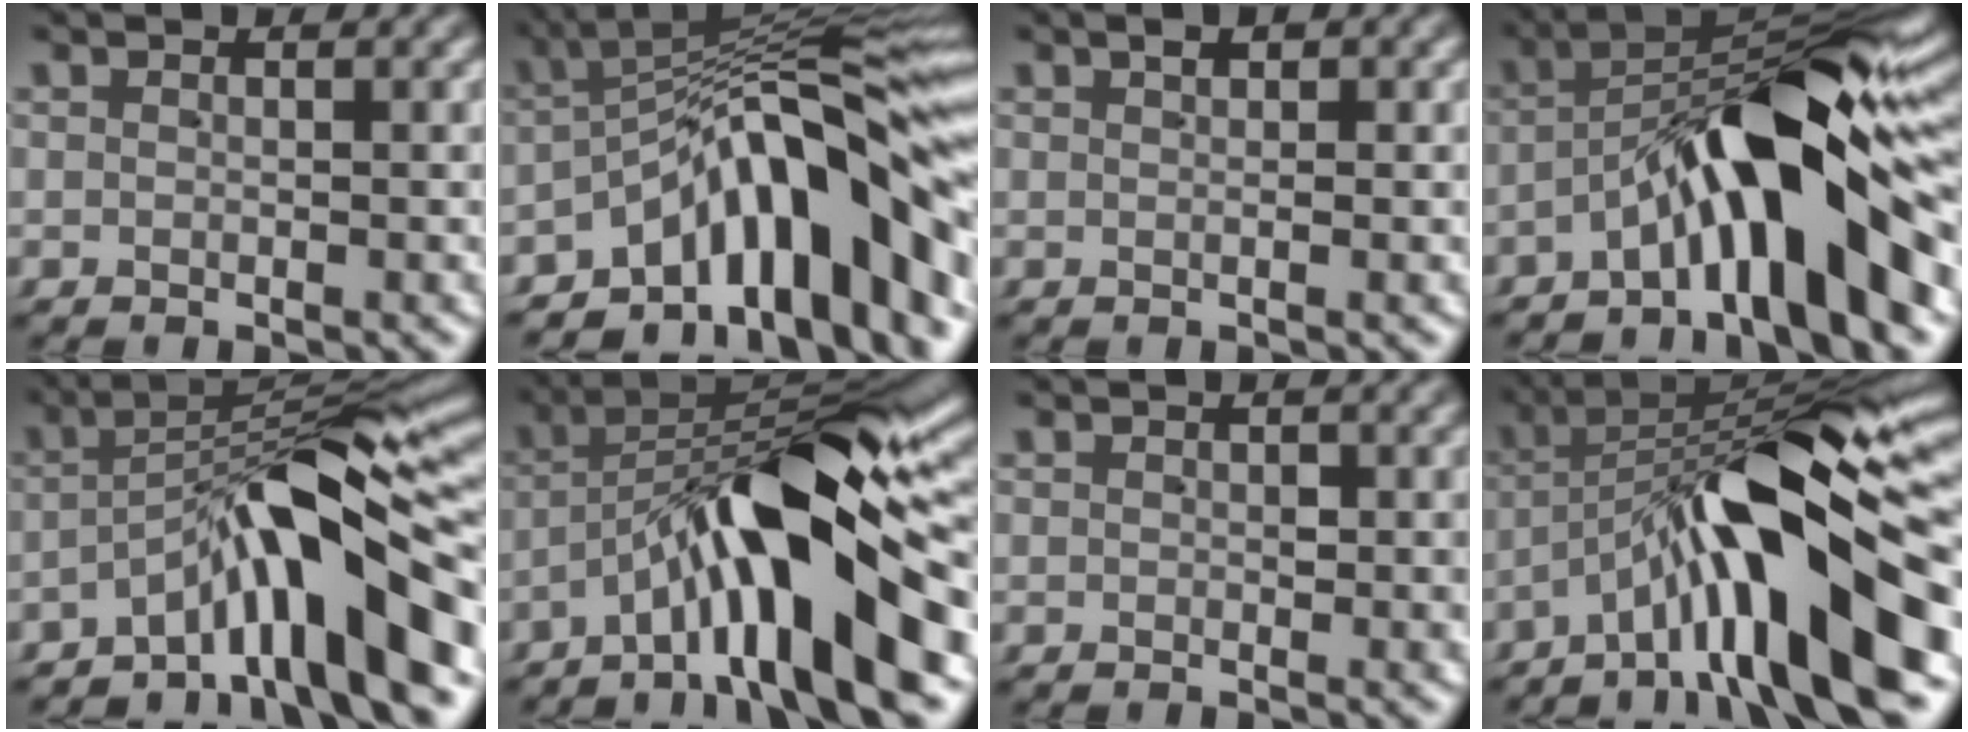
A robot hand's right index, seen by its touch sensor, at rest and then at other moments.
{"total": 13.4, "force": [-3.5, 6.2, 11.3], "torque": [-0.157, -0.006, -0.051]}
{"total": 1.6, "force": [0.5, 0.4, 1.5], "torque": [-0.015, -0.001, 0.010]}
{"total": 12.1, "force": [-2.1, 4.0, 11.2], "torque": [-0.169, 0.004, -0.029]}
{"total": 9.8, "force": [-3.2, 2.8, 8.8], "torque": [-0.125, 0.007, -0.044]}
{"total": 13.4, "force": [-2.0, 5.0, 12.3], "torque": [-0.195, 0.000, -0.026]}
{"total": 1.1, "force": [0.2, 0.6, 1.0], "torque": [-0.008, -0.005, 0.006]}
{"total": 15.5, "force": [-1.5, 5.8, 14.3], "torque": [-0.215, 0.003, -0.014]}